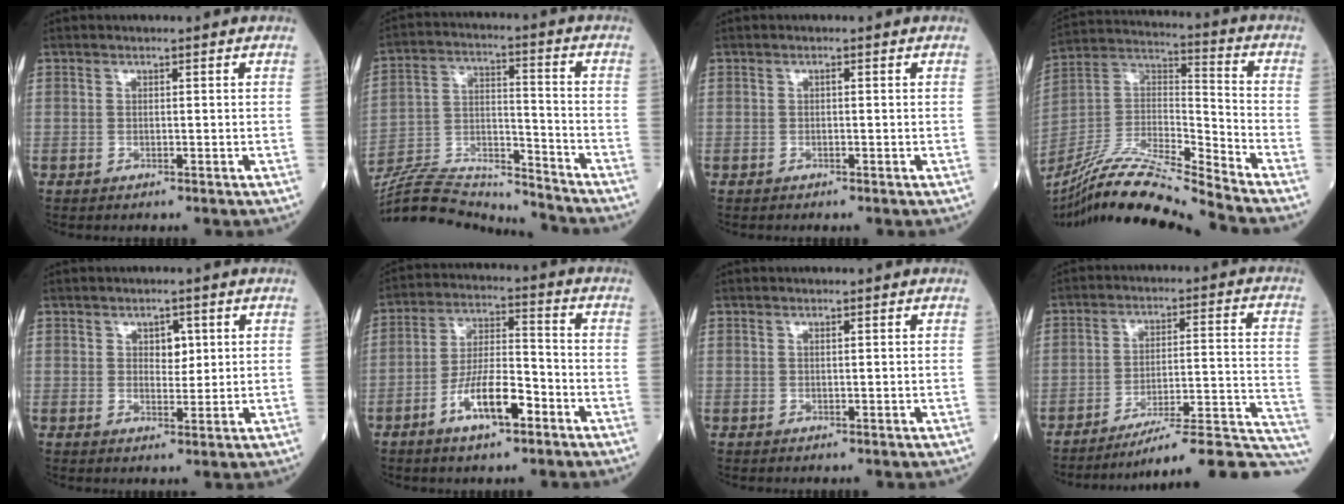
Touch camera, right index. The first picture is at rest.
{"total": 18.1, "force": [-17.7, 1.4, 4.0], "torque": [-0.080, 0.022, -0.294]}
{"total": 0.0}
{"total": 19.1, "force": [-17.4, -1.3, 7.7], "torque": [-0.159, 0.010, -0.321]}
{"total": 2.8, "force": [1.0, 1.7, 1.9], "torque": [-0.021, 0.000, 0.014]}
{"total": 9.6, "force": [-4.8, 2.6, 7.9], "torque": [-0.152, 0.005, -0.088]}
{"total": 0.0}
{"total": 21.9, "force": [-20.3, 0.0, 8.0], "torque": [-0.030, 0.021, -0.274]}